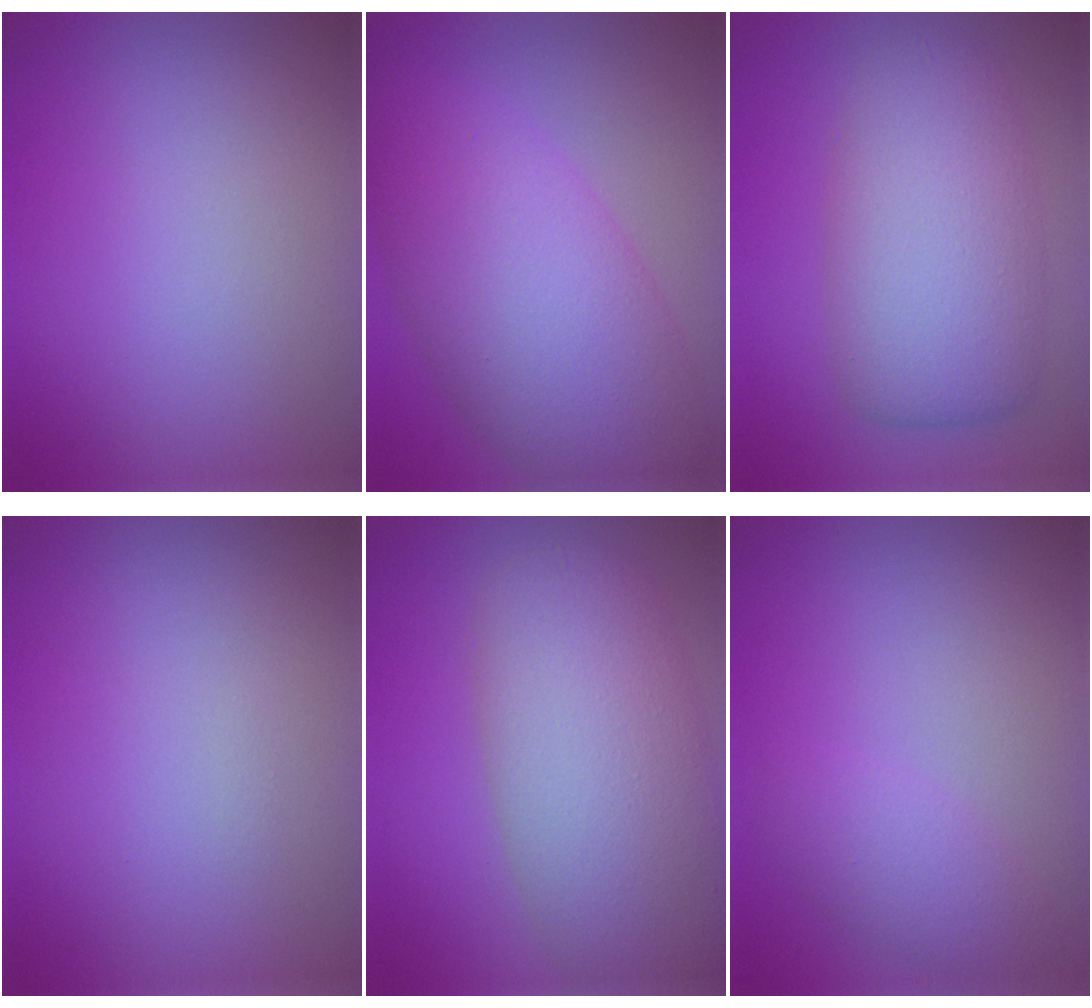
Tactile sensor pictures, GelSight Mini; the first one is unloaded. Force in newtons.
{"total": 9.8, "press": 9.8, "slide": 0.2}
{"total": 7.5, "press": 7.5, "slide": 0.3}
{"total": 0.0}
{"total": 9.4, "press": 9.4, "slide": 0.6}
{"total": 2.1, "press": 2.1, "slide": 0.0}